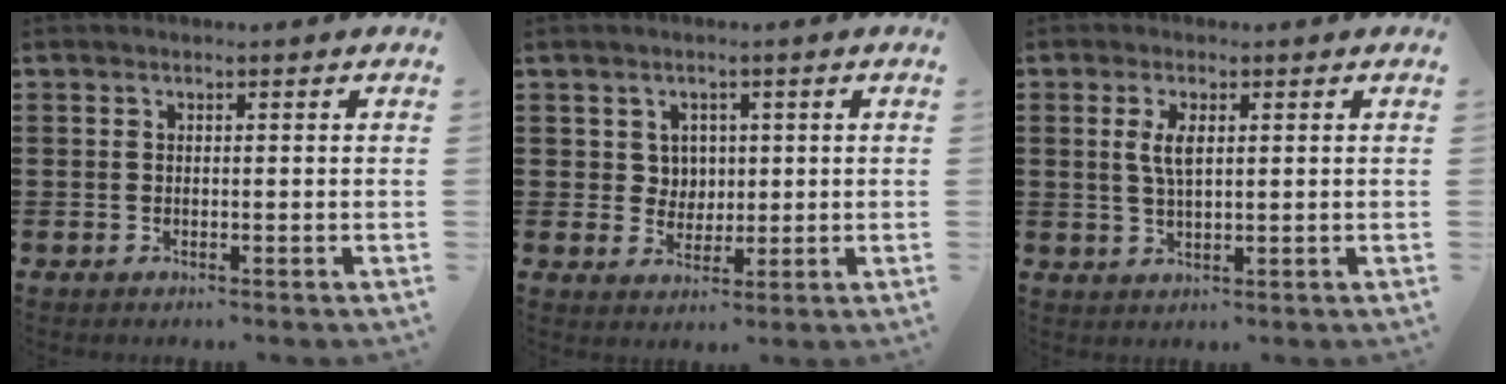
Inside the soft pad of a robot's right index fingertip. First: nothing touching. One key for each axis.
{"total": 3.2, "fx": 1.1, "fy": 2.9, "fz": 0.7, "tx": -0.027, "ty": 0.012, "tz": 0.019}
{"total": 3.6, "fx": 1.0, "fy": 1.2, "fz": 3.3, "tx": -0.068, "ty": 0.006, "tz": 0.015}